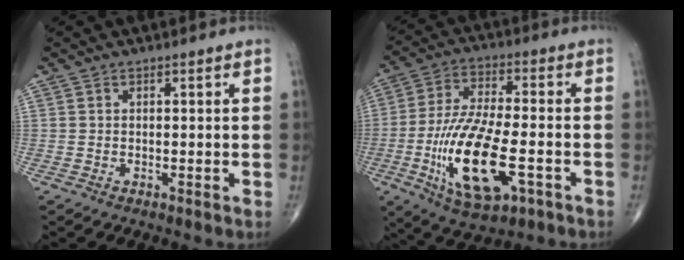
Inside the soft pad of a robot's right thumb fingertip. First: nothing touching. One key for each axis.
{"total": 18.0, "fx": -5.4, "fy": 7.0, "fz": 15.7, "tx": -0.312, "ty": 0.010, "tz": -0.086}